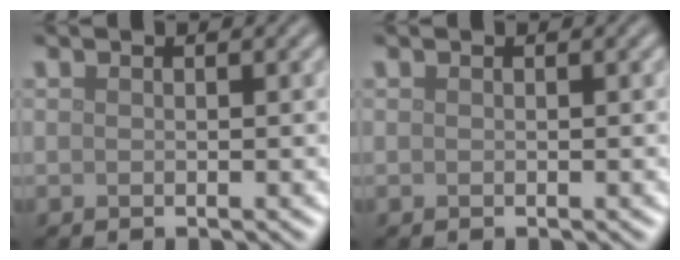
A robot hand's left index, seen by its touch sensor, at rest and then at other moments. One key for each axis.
{"total": 0.0}